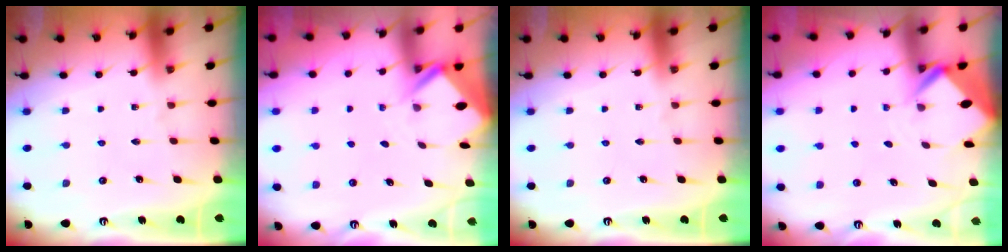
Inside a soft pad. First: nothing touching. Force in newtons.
{"total": 2.4, "press": 2.4, "slide": 0.2}
{"total": 0.0}
{"total": 3.4, "press": 3.4, "slide": 0.2}